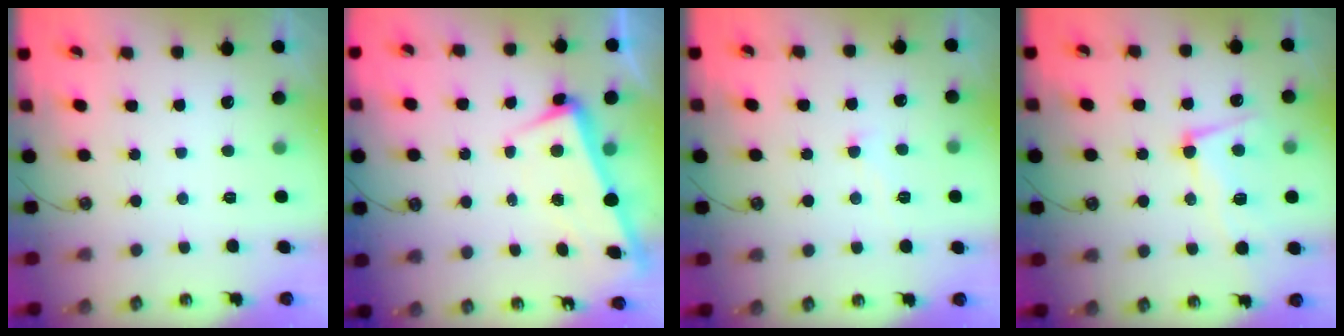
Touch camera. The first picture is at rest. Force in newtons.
{"total": 2.9, "press": 2.8, "slide": 0.9}
{"total": 4.1, "press": 4.1, "slide": 0.5}
{"total": 7.4, "press": 7.3, "slide": 1.6}